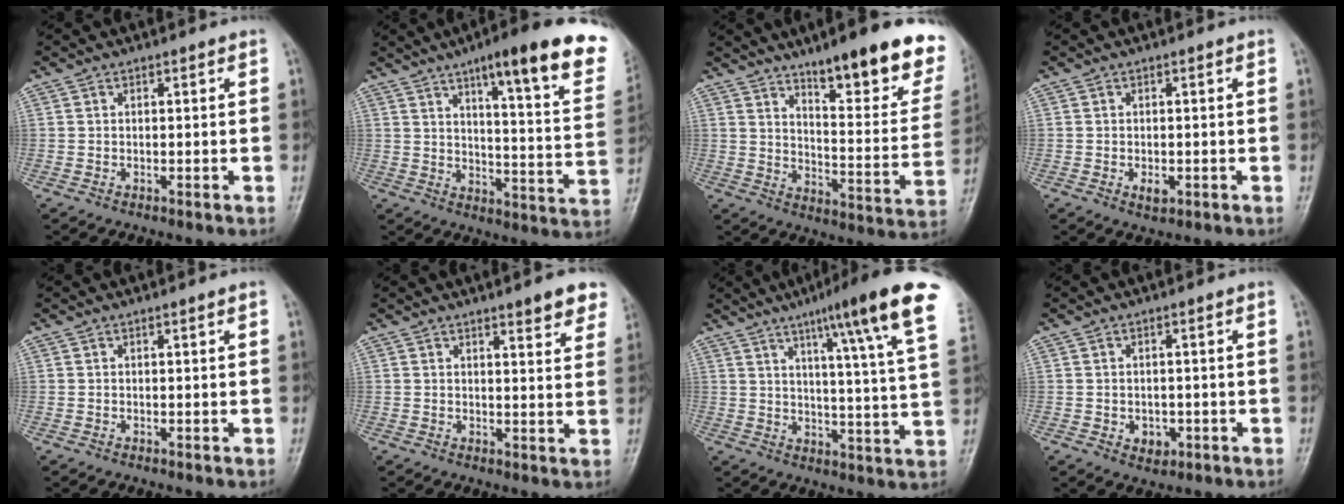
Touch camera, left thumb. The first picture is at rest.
{"total": 23.6, "force": [14.5, 4.5, 18.1], "torque": [-0.222, -0.048, 0.191]}
{"total": 21.9, "force": [14.4, 5.2, 15.7], "torque": [-0.172, -0.079, 0.206]}
{"total": 2.1, "force": [-0.6, 1.3, 1.6], "torque": [-0.022, -0.002, -0.007]}
{"total": 0.5, "force": [0.3, 0.0, 0.5], "torque": [-0.010, 0.000, 0.004]}
{"total": 6.1, "force": [4.3, 1.5, 4.1], "torque": [-0.034, -0.021, 0.050]}
{"total": 19.4, "force": [10.9, 1.2, 16.0], "torque": [-0.210, -0.037, 0.138]}
{"total": 3.2, "force": [-0.8, 2.5, 1.7], "torque": [-0.012, 0.002, -0.003]}